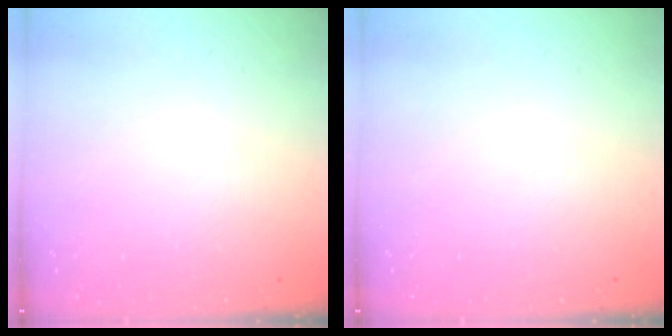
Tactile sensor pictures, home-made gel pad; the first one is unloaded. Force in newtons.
{"total": 0.0}